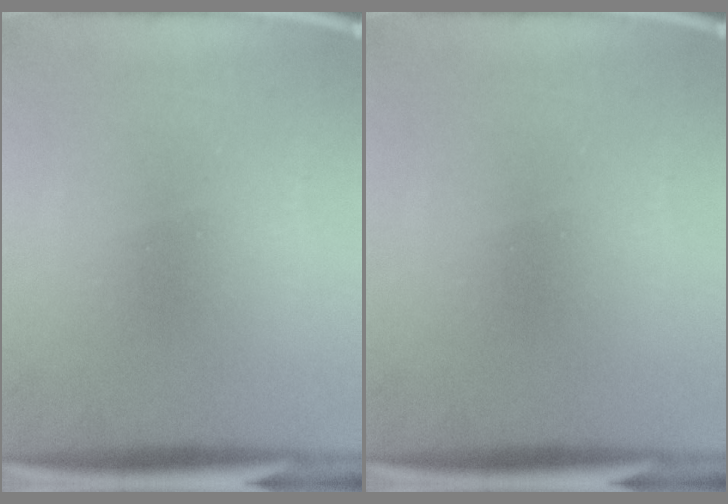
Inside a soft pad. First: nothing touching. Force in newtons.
{"total": 0.0}